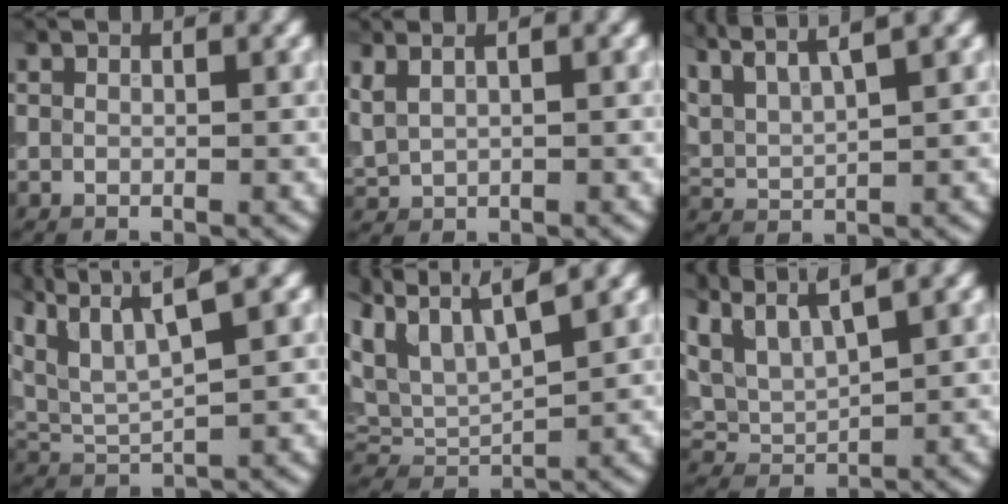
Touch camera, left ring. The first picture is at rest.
{"total": 1.5, "force": [1.0, 0.5, 1.0], "torque": [-0.030, 0.003, 0.029]}
{"total": 6.9, "force": [5.5, 1.5, 3.8], "torque": [-0.092, 0.024, 0.079]}
{"total": 7.1, "force": [4.4, 2.0, 5.2], "torque": [-0.111, 0.019, 0.075]}
{"total": 7.5, "force": [4.6, 3.1, 5.0], "torque": [-0.124, 0.014, 0.084]}
{"total": 4.8, "force": [3.6, 1.4, 2.9], "torque": [-0.077, 0.009, 0.065]}